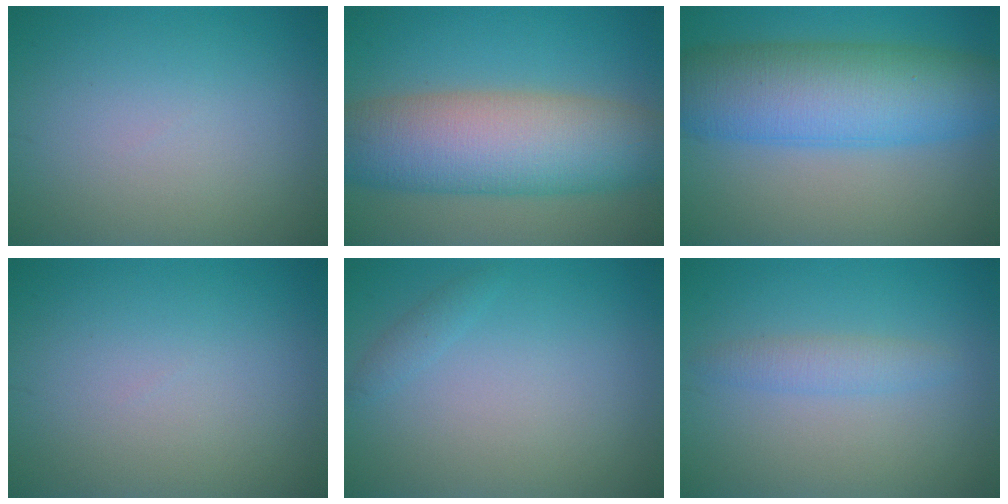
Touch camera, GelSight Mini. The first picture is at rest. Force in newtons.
{"total": 10.7, "press": 10.7, "slide": 0.6}
{"total": 10.2, "press": 10.2, "slide": 0.1}
{"total": 0.0}
{"total": 0.8, "press": 0.8, "slide": 0.0}
{"total": 1.8, "press": 1.8, "slide": 0.2}